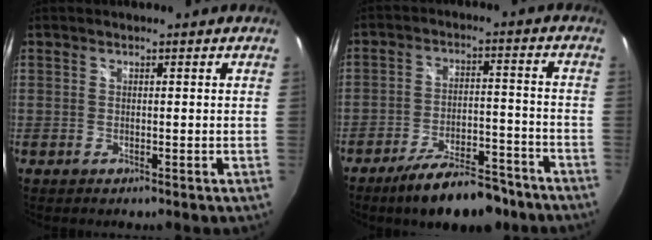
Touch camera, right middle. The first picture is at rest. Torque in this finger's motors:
{"motor_torque": [1.00, -1.13, 0.41, 0.14]}